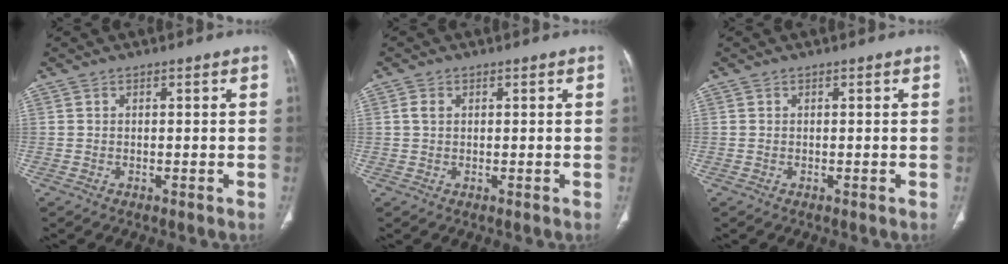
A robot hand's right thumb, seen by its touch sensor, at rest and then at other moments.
{"total": 1.6, "force": [0.4, 1.2, 1.0], "torque": [-0.022, 0.004, 0.010]}
{"total": 0.0}